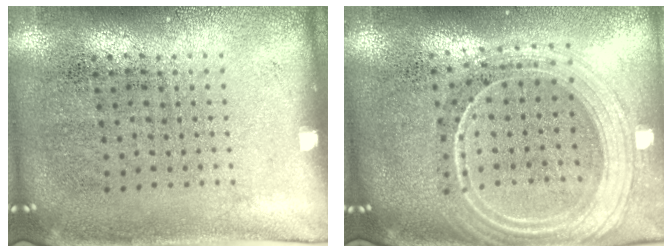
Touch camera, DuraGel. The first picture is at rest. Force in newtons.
{"total": 2.4, "press": 2.1, "slide": 1.2}